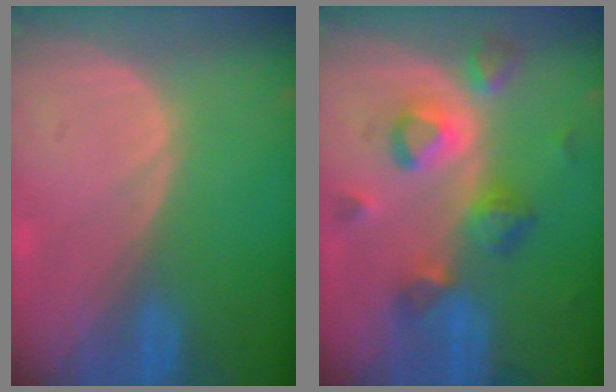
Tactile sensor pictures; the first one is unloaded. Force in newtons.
{"total": 8.0, "press": 7.7, "slide": 2.1}